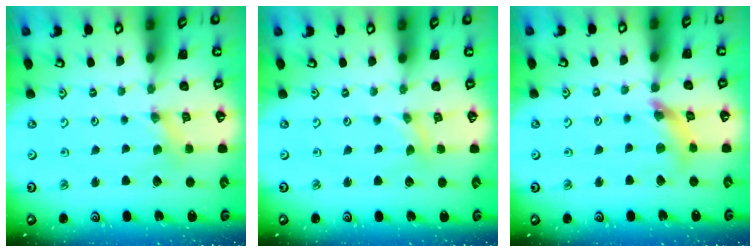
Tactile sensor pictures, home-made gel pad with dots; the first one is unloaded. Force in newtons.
{"total": 0.0}
{"total": 9.1, "press": 9.1, "slide": 1.1}